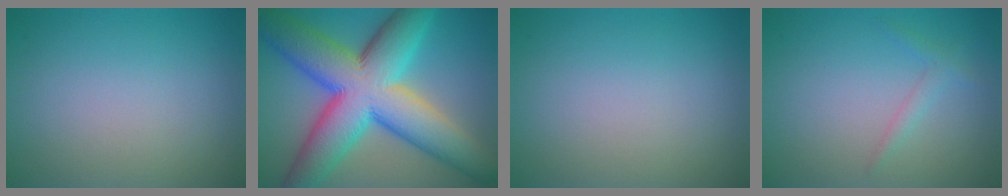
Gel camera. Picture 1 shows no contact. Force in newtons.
{"total": 14.8, "press": 14.8, "slide": 0.4}
{"total": 0.0}
{"total": 1.2, "press": 1.2, "slide": 0.1}